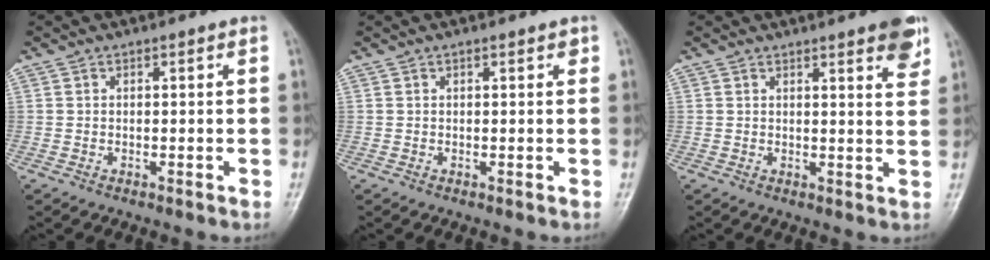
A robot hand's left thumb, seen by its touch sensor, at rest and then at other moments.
{"total": 1.6, "force": [0.8, 0.6, 1.2], "torque": [-0.014, 0.004, 0.009]}
{"total": 6.4, "force": [3.9, 1.3, 5.0], "torque": [-0.049, -0.015, 0.047]}